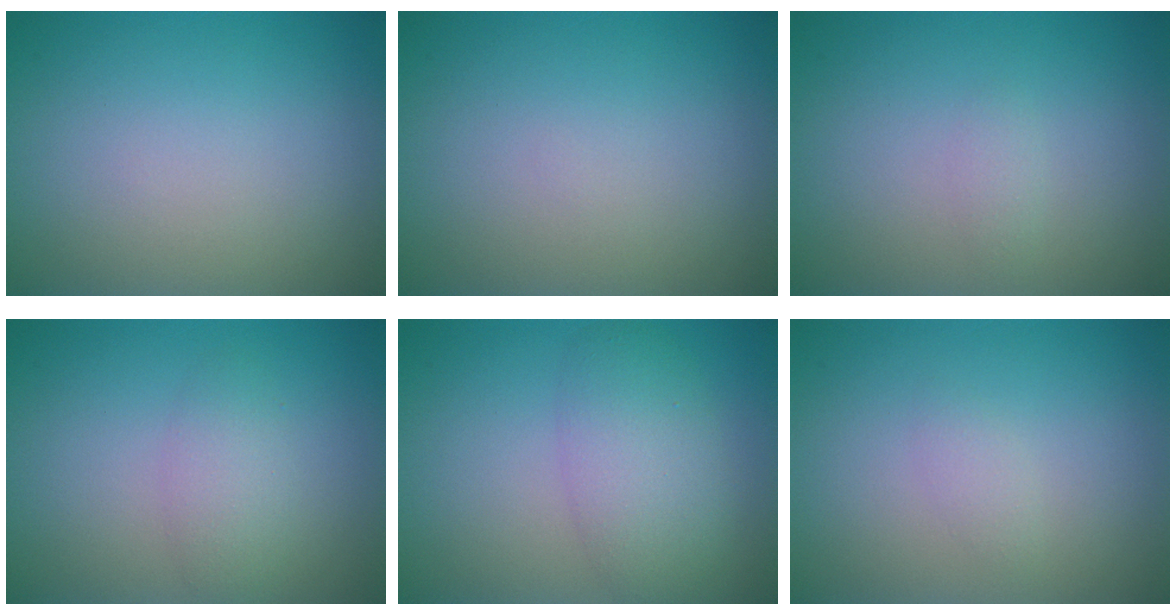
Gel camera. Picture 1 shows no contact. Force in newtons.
{"total": 0.0}
{"total": 0.7, "press": 0.7, "slide": 0.0}
{"total": 2.3, "press": 2.3, "slide": 0.0}
{"total": 4.6, "press": 4.6, "slide": 0.2}
{"total": 0.9, "press": 0.9, "slide": 0.0}